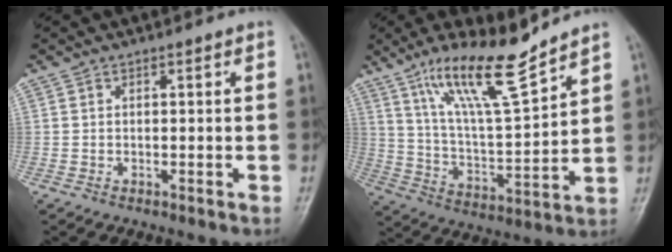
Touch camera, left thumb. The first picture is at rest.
{"total": 14.7, "force": [10.9, 2.0, 9.8], "torque": [-0.167, -0.067, 0.207]}